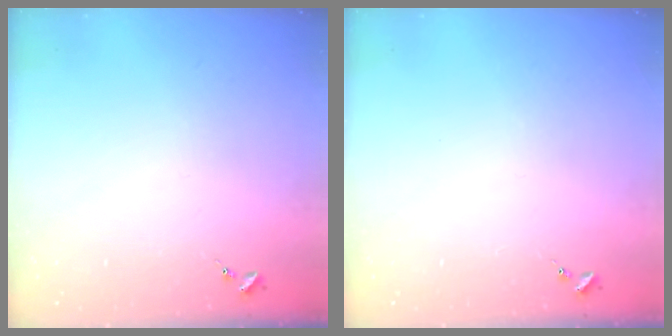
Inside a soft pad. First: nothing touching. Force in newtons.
{"total": 0.0}